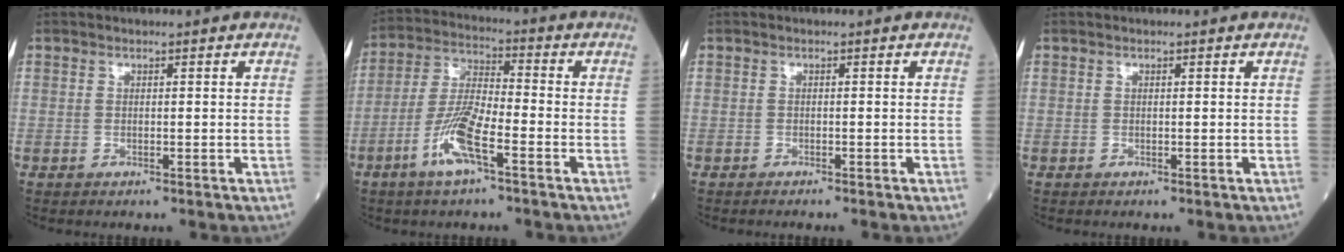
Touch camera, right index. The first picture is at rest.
{"total": 9.2, "force": [-4.4, 1.5, 7.9], "torque": [-0.165, -0.004, -0.089]}
{"total": 1.4, "force": [-1.2, 0.0, 0.6], "torque": [-0.006, 0.001, -0.016]}
{"total": 0.0}